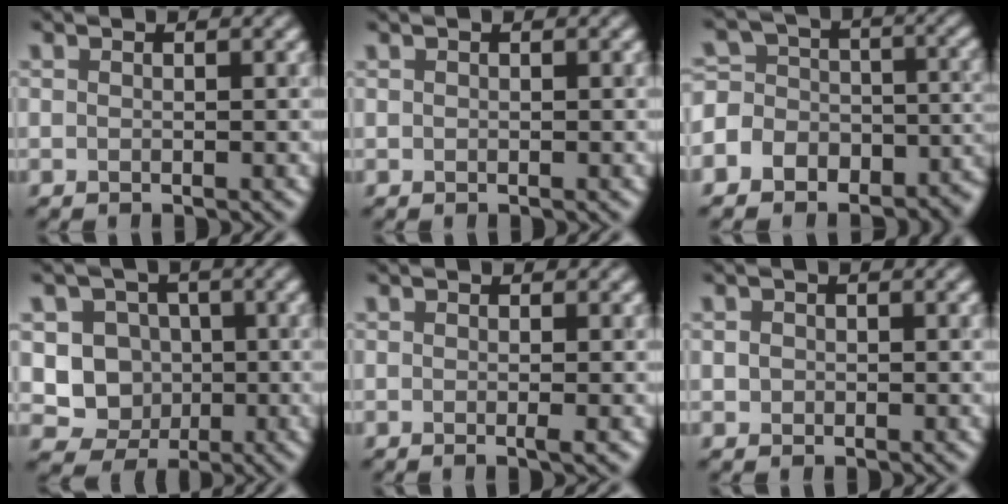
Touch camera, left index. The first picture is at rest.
{"total": 0.0}
{"total": 10.2, "force": [-5.6, 8.1, 2.4], "torque": [-0.064, 0.003, -0.093]}
{"total": 5.1, "force": [-0.1, 4.8, 1.7], "torque": [-0.004, 0.000, -0.022]}
{"total": 1.1, "force": [-0.2, 0.2, 1.1], "torque": [-0.014, -0.006, -0.006]}
{"total": 0.8, "force": [0.0, 0.8, 0.3], "torque": [-0.002, -0.001, -0.002]}